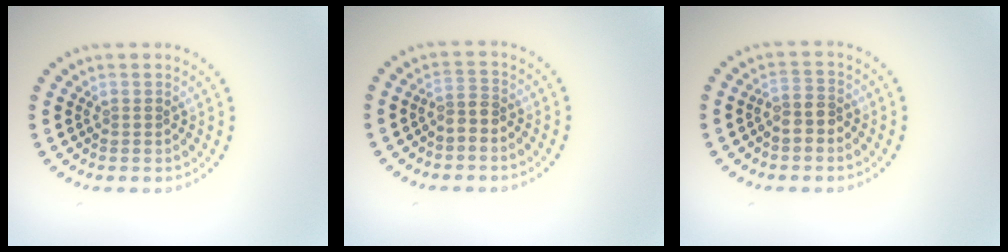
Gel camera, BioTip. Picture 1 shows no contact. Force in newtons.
{"total": 1.4, "press": 0.9, "slide": 1.0}
{"total": 2.2, "press": 1.9, "slide": 1.1}